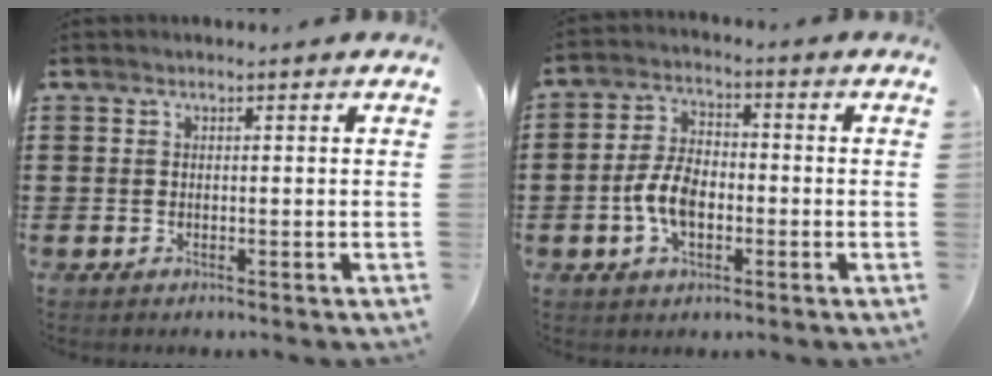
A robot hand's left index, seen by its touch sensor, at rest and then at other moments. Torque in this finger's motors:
{"motor_torque": [1.30, 0.83, 0.50, 0.09]}